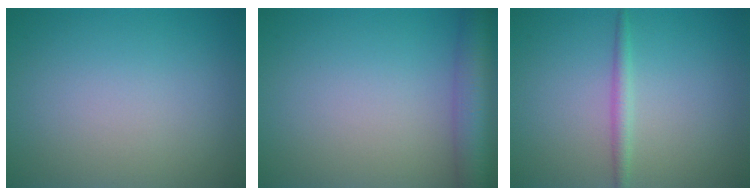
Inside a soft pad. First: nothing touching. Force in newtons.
{"total": 5.6, "press": 5.6, "slide": 0.3}
{"total": 1.5, "press": 1.5, "slide": 0.1}